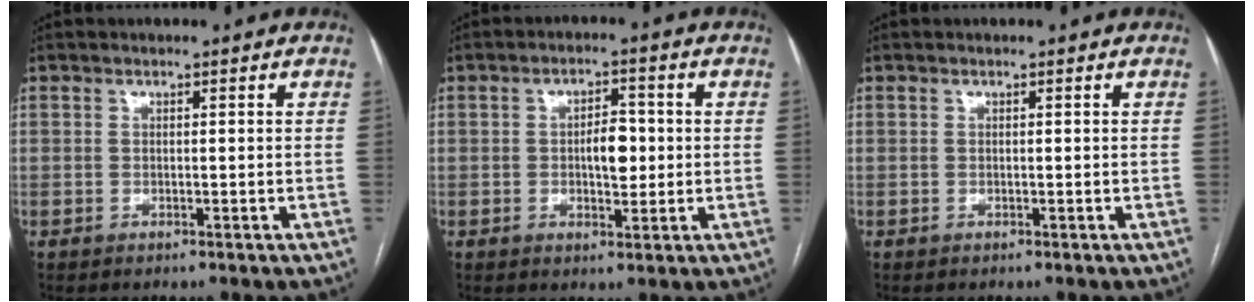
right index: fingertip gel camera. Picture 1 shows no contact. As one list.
[{"total": 5.0, "force": [0.0, 2.4, 4.4], "torque": [-0.069, 0.007, 0.003]}, {"total": 0.0}]